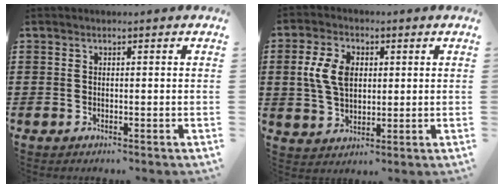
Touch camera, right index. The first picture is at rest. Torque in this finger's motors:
{"motor_torque": [0.22, 0.30, 0.27, 0.13]}